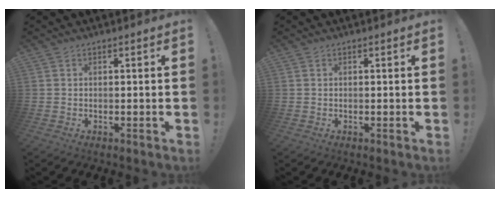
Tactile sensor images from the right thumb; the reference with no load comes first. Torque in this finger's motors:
{"motor_torque": [-0.04, 0.04, 0.40, -0.17, -0.01]}